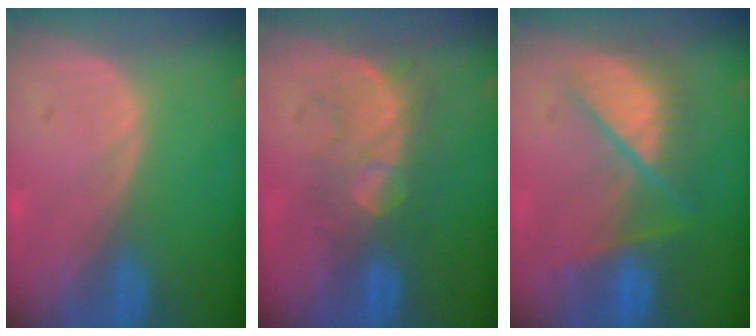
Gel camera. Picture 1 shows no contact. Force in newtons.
{"total": 8.3, "press": 7.7, "slide": 3.1}
{"total": 8.0, "press": 8.0, "slide": 0.4}